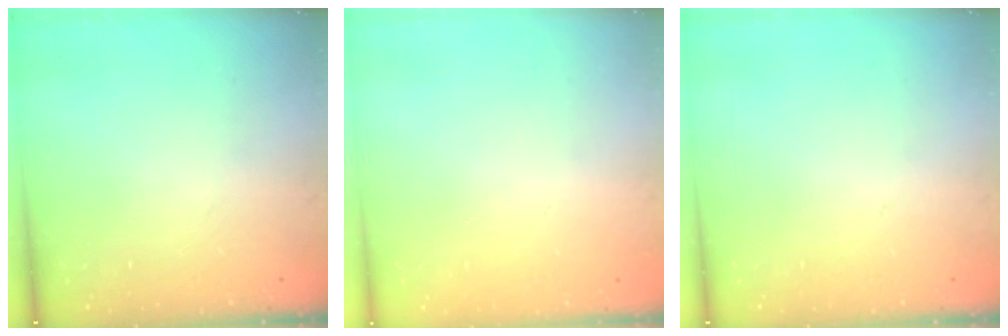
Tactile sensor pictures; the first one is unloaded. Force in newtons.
{"total": 0.0}
{"total": 0.0}